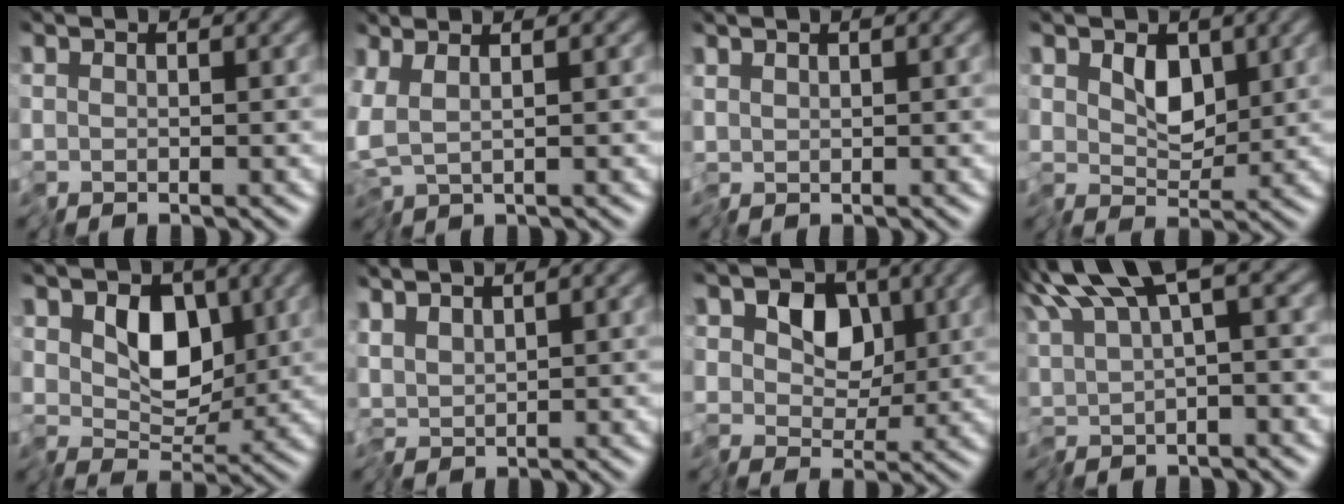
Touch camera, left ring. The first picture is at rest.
{"total": 2.8, "force": [1.3, 0.7, 2.4], "torque": [-0.050, 0.006, 0.021]}
{"total": 0.6, "force": [0.3, 0.3, 0.5], "torque": [-0.012, 0.001, 0.006]}
{"total": 2.5, "force": [0.4, 1.8, 1.8], "torque": [-0.034, -0.010, 0.004]}
{"total": 4.8, "force": [0.3, 3.4, 3.4], "torque": [-0.051, -0.011, -0.004]}
{"total": 1.8, "force": [0.6, 0.7, 1.6], "torque": [-0.034, 0.005, 0.005]}
{"total": 4.4, "force": [0.2, 3.6, 2.5], "torque": [-0.034, -0.004, -0.015]}
{"total": 9.6, "force": [3.5, 3.5, 8.2], "torque": [-0.171, 0.004, 0.066]}